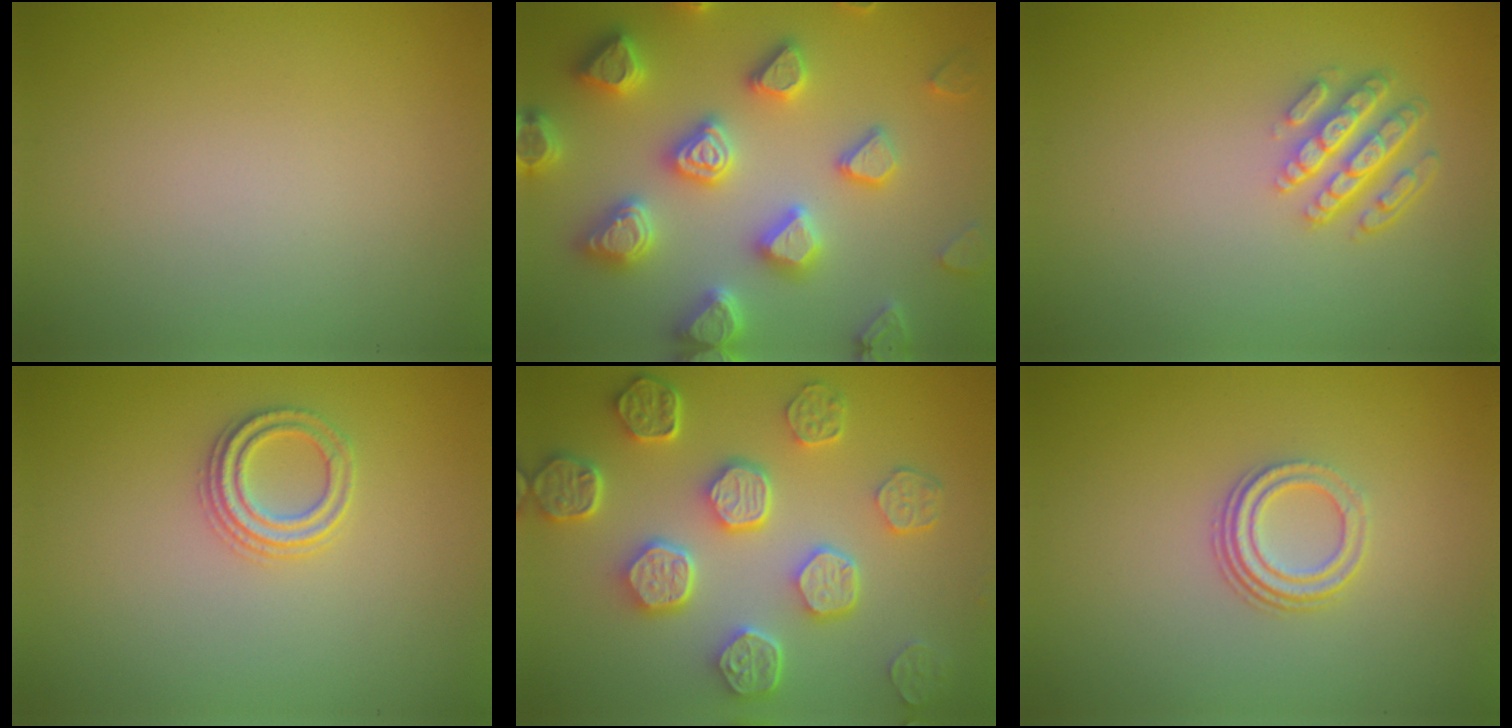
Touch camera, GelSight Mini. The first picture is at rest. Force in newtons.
{"total": 7.4, "press": 7.3, "slide": 1.6}
{"total": 4.3, "press": 3.2, "slide": 3.0}
{"total": 2.3, "press": 2.2, "slide": 0.8}
{"total": 7.6, "press": 5.9, "slide": 4.8}
{"total": 3.0, "press": 2.1, "slide": 2.1}